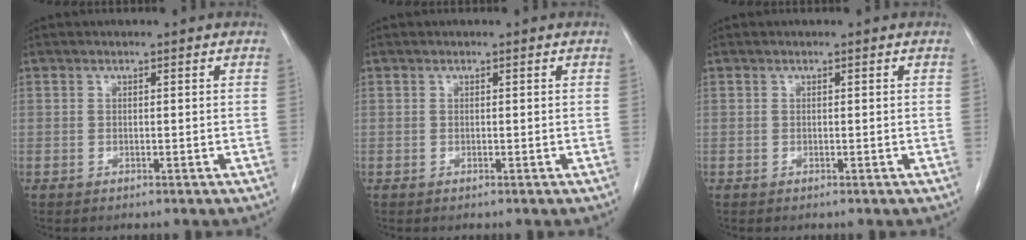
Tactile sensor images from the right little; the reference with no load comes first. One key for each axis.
{"total": 0.0}
{"total": 0.0}